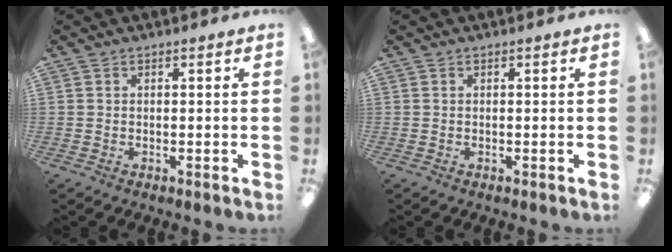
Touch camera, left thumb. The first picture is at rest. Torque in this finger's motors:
{"motor_torque": [-0.20, -0.04, -0.10, 0.10, 0.00]}